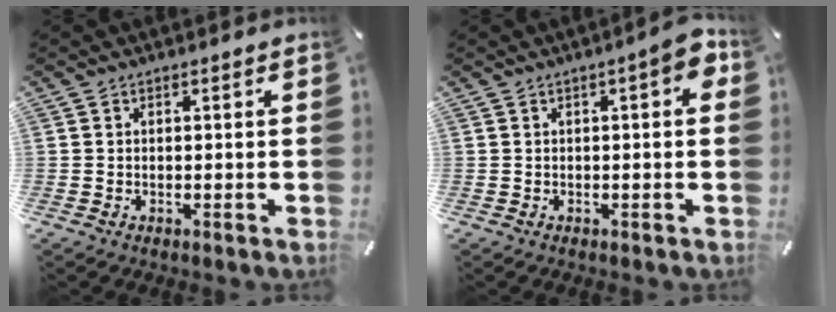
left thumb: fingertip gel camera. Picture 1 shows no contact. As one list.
[{"total": 4.9, "force": [0.8, 1.6, 4.6], "torque": [-0.061, 0.002, 0.008]}]